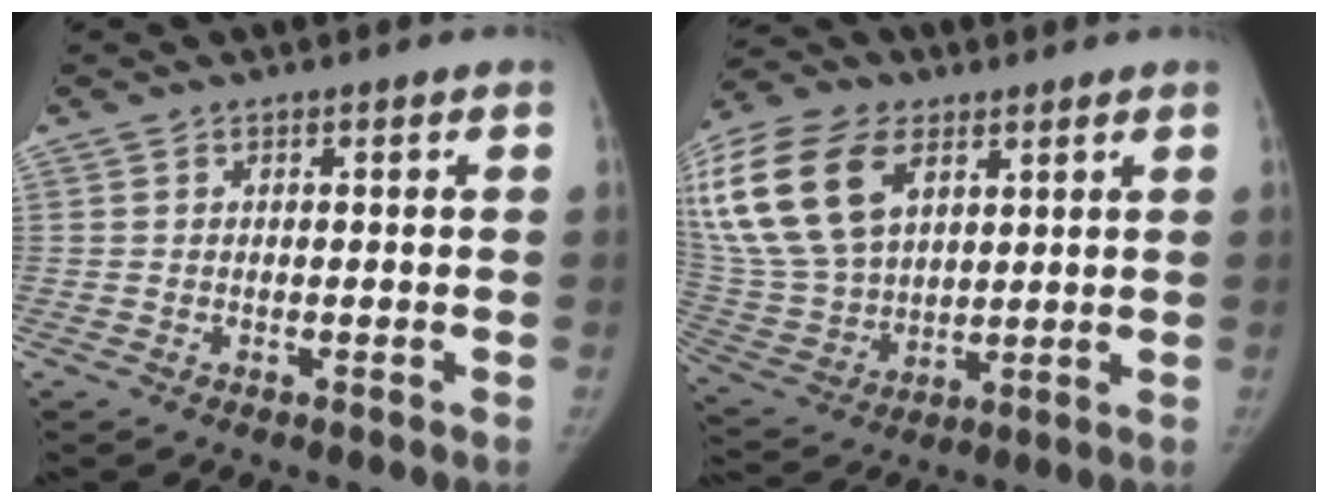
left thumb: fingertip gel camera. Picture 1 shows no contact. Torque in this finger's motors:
{"motor_torque": [0.33, 0.84, 1.38, -1.40, 0.23]}